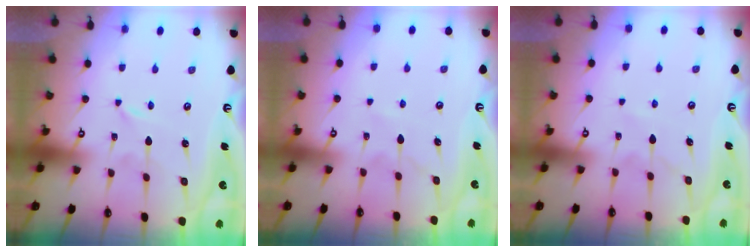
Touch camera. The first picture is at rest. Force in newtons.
{"total": 5.6, "press": 5.6, "slide": 0.6}
{"total": 5.6, "press": 5.6, "slide": 0.6}